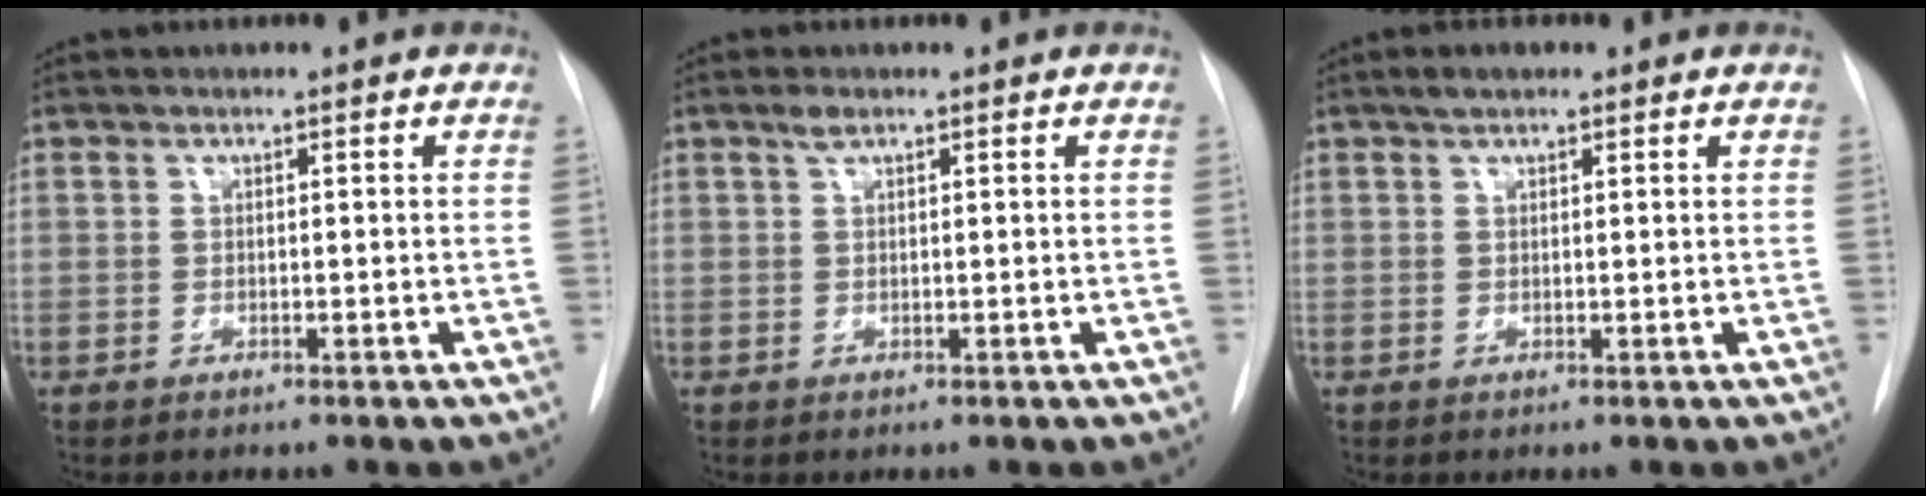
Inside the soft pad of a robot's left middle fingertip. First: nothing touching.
{"total": 1.2, "force": [0.9, 0.4, 0.8], "torque": [-0.015, 0.006, 0.017]}
{"total": 2.1, "force": [1.5, 0.9, 1.2], "torque": [-0.022, 0.011, 0.024]}